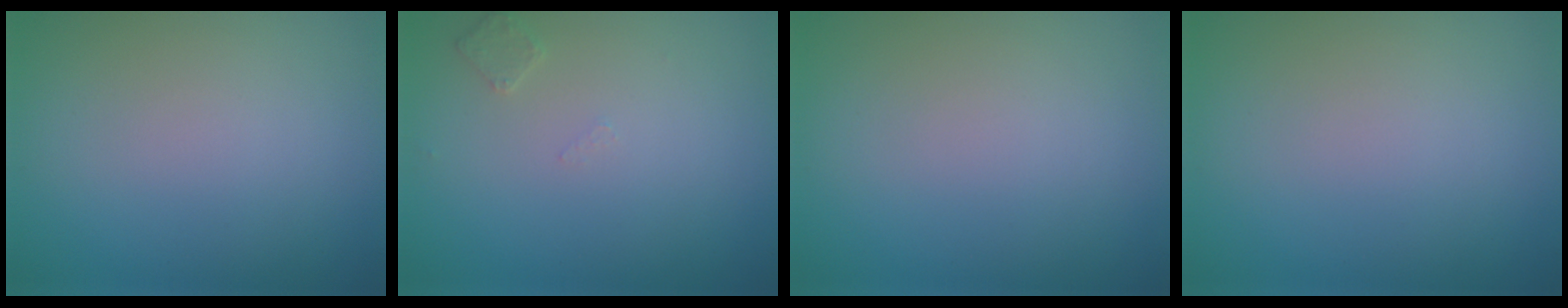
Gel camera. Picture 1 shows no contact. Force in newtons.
{"total": 1.0, "press": 1.0, "slide": 0.1}
{"total": 0.0}
{"total": 0.0}